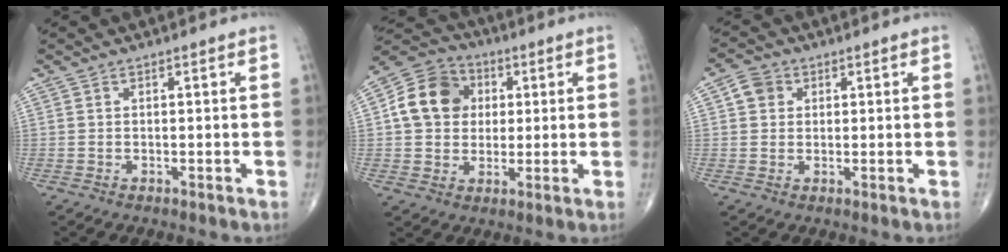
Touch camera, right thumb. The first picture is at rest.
{"total": 12.2, "force": [2.1, 10.2, 6.4], "torque": [-0.094, 0.010, 0.025]}
{"total": 3.9, "force": [1.1, 3.3, 1.6], "torque": [-0.015, 0.004, 0.016]}